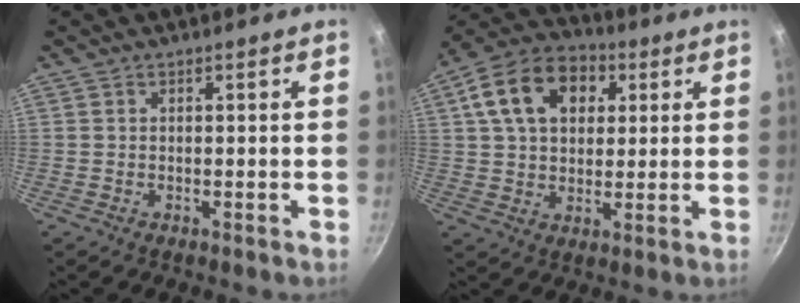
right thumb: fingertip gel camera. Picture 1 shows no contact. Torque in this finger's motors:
{"motor_torque": [-0.63, 2.27, 0.89, 0.25, 0.24]}